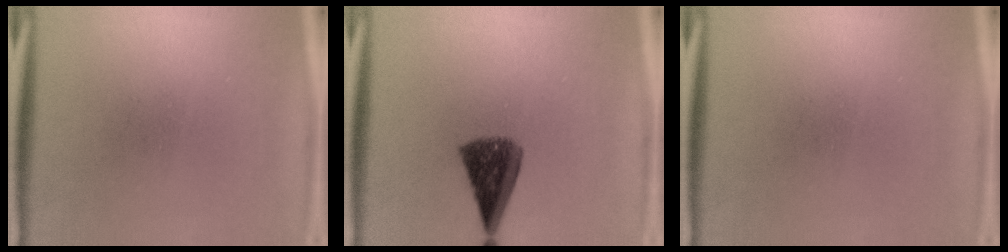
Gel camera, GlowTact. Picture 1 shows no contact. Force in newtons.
{"total": 7.5}
{"total": 0.0}